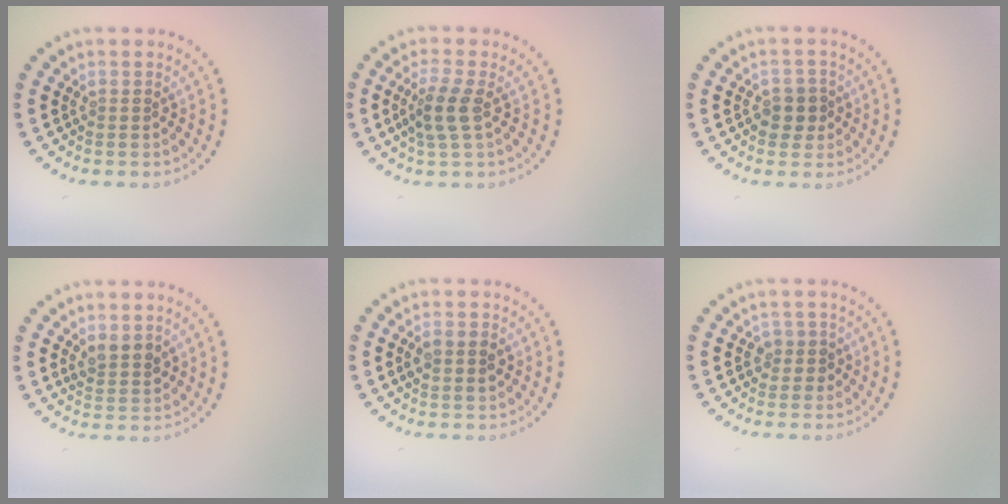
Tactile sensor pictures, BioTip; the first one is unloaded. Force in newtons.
{"total": 2.8, "press": 2.5, "slide": 1.1}
{"total": 2.0, "press": 1.9, "slide": 0.7}
{"total": 2.1, "press": 1.9, "slide": 1.0}
{"total": 1.9, "press": 1.9, "slide": 0.2}
{"total": 1.7, "press": 1.4, "slide": 0.8}